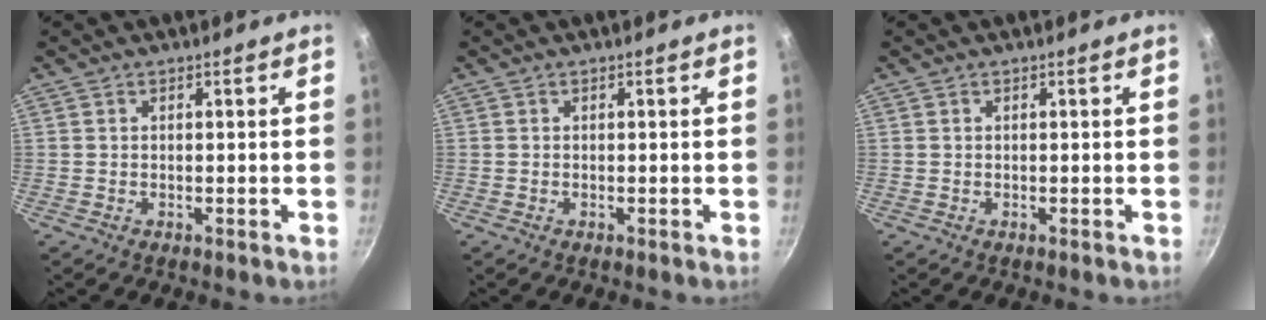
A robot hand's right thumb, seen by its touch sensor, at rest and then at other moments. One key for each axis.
{"total": 0.0}
{"total": 0.0}